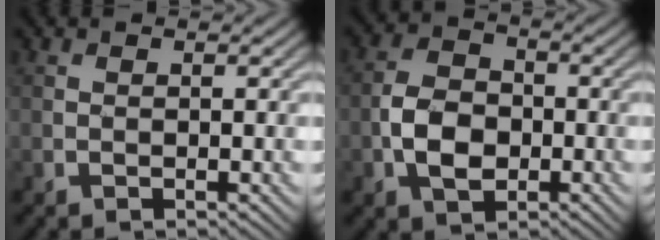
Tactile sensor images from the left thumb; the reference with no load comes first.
{"total": 5.8, "force": [-1.7, 4.1, 3.7], "torque": [-0.077, -0.003, -0.035]}